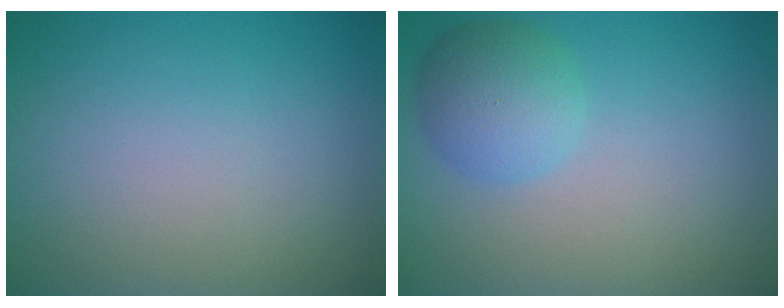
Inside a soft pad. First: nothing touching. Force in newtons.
{"total": 3.6, "press": 3.6, "slide": 0.1}